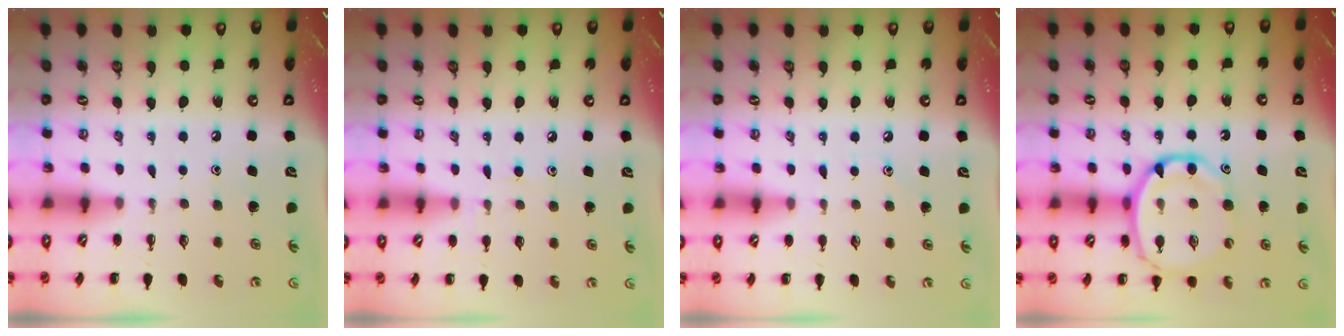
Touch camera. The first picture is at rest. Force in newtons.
{"total": 6.6, "press": 6.2, "slide": 2.2}
{"total": 4.9, "press": 4.5, "slide": 1.7}
{"total": 14.7, "press": 14.2, "slide": 3.5}